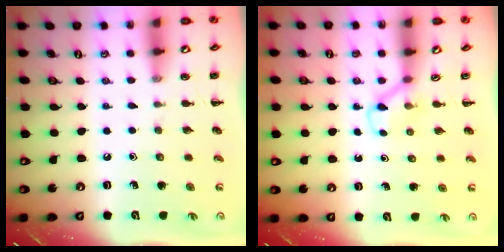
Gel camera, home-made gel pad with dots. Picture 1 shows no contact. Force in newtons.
{"total": 3.0, "press": 2.8, "slide": 0.9}